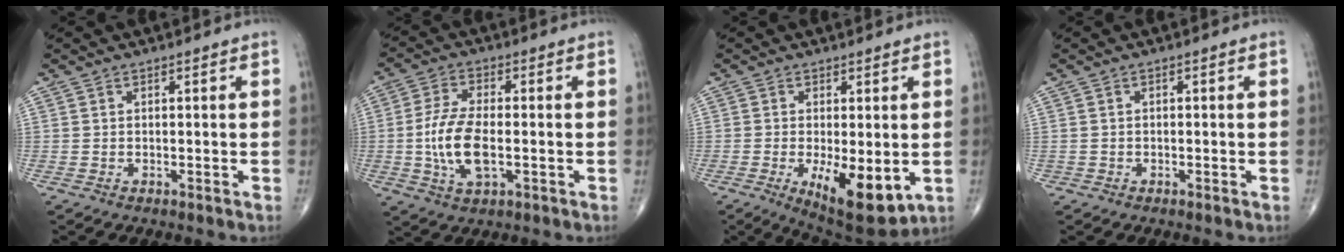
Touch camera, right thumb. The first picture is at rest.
{"total": 10.2, "force": [-1.5, 4.7, 9.0], "torque": [-0.184, 0.004, -0.029]}
{"total": 11.9, "force": [-2.9, 4.6, 10.6], "torque": [-0.157, -0.025, -0.030]}
{"total": 0.5, "force": [-0.2, 0.5, 0.1], "torque": [0.006, 0.004, -0.004]}